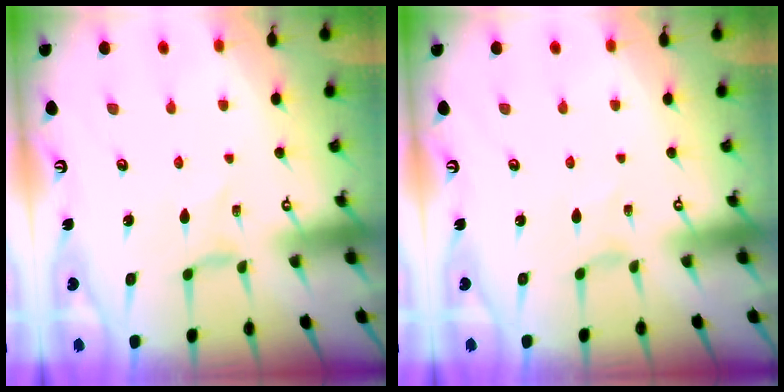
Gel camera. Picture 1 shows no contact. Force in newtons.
{"total": 0.6, "press": 0.5, "slide": 0.2}